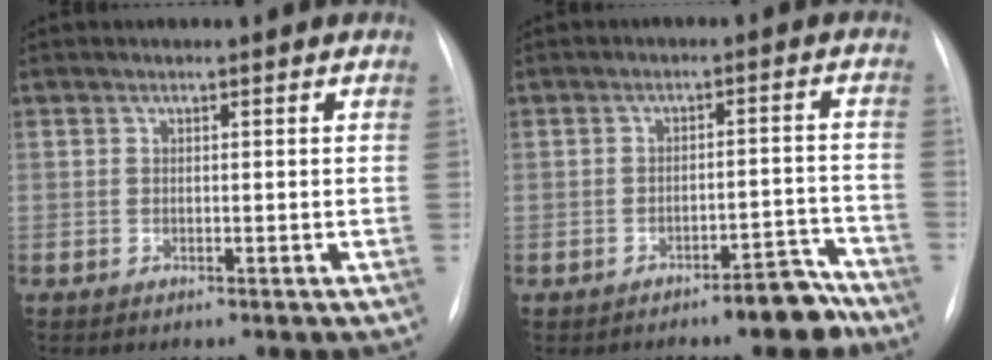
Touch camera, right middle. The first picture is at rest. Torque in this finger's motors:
{"motor_torque": [0.62, -0.60, 0.08, 0.02]}